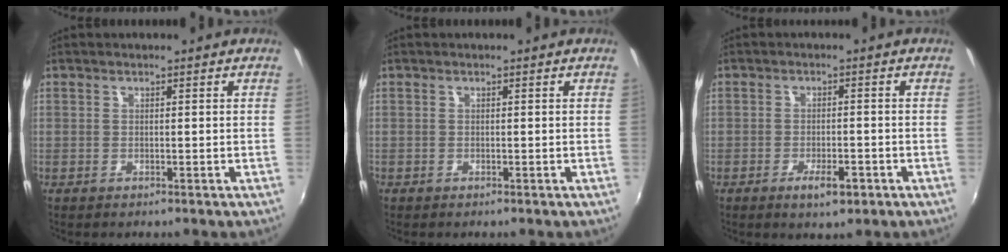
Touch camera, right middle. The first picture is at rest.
{"total": 0.0}
{"total": 4.4, "force": [-2.4, 1.4, 3.4], "torque": [-0.073, -0.007, -0.036]}